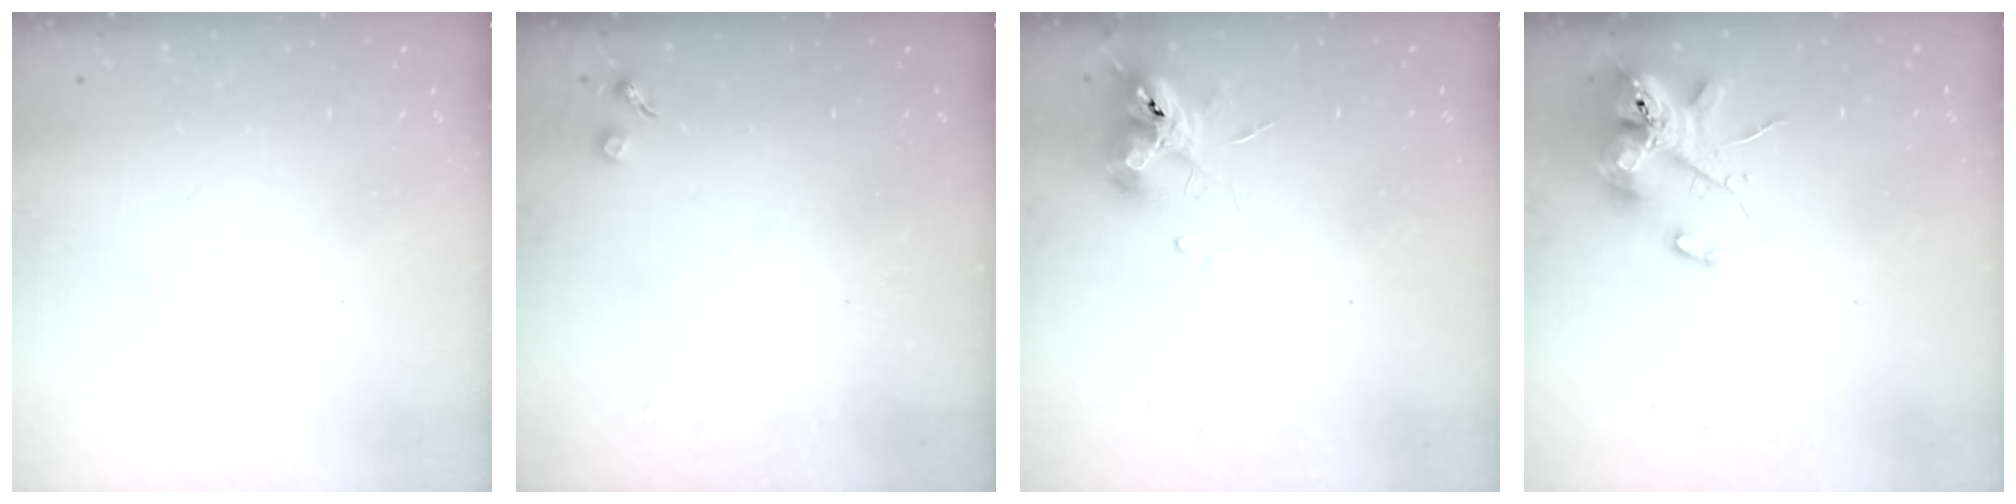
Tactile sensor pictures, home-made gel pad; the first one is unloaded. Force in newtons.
{"total": 2.7, "press": 2.6, "slide": 0.4}
{"total": 10.9, "press": 10.9, "slide": 0.8}
{"total": 12.1, "press": 12.0, "slide": 1.6}